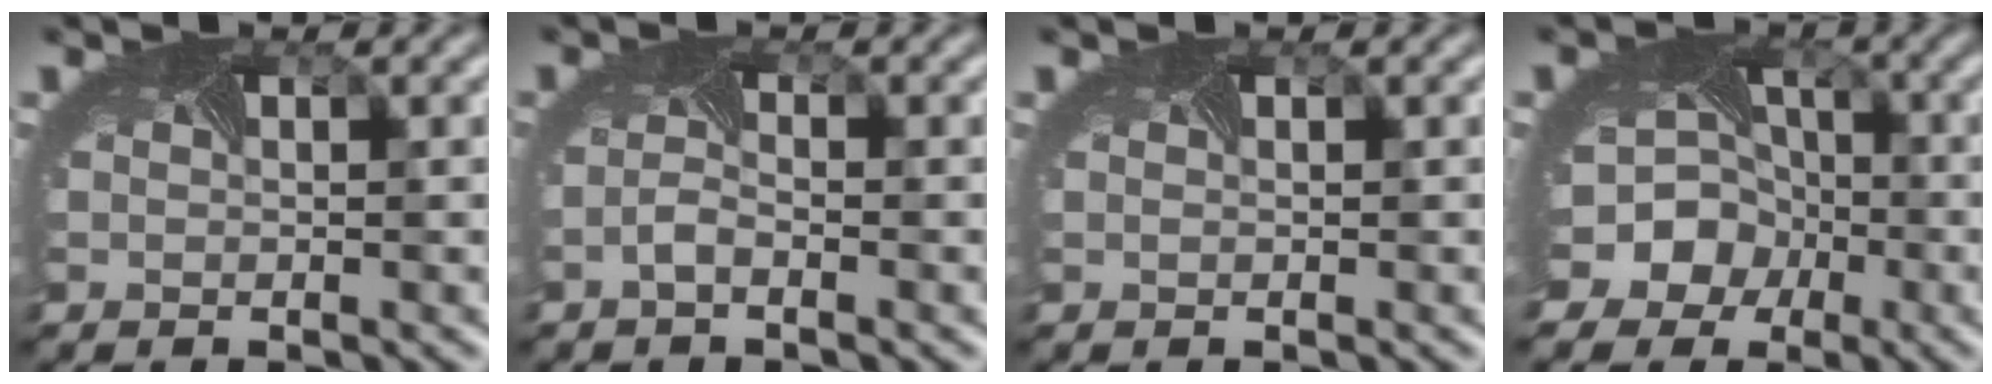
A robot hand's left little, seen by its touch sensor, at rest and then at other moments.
{"total": 1.1, "force": [-1.0, 0.0, 0.4], "torque": [-0.017, -0.002, -0.024]}
{"total": 0.0}
{"total": 10.9, "force": [-4.2, 9.5, 3.5], "torque": [-0.071, -0.004, -0.091]}